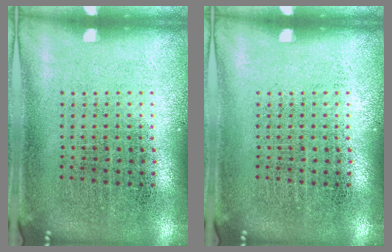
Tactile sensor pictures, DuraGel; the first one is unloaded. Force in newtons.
{"total": 0.0}